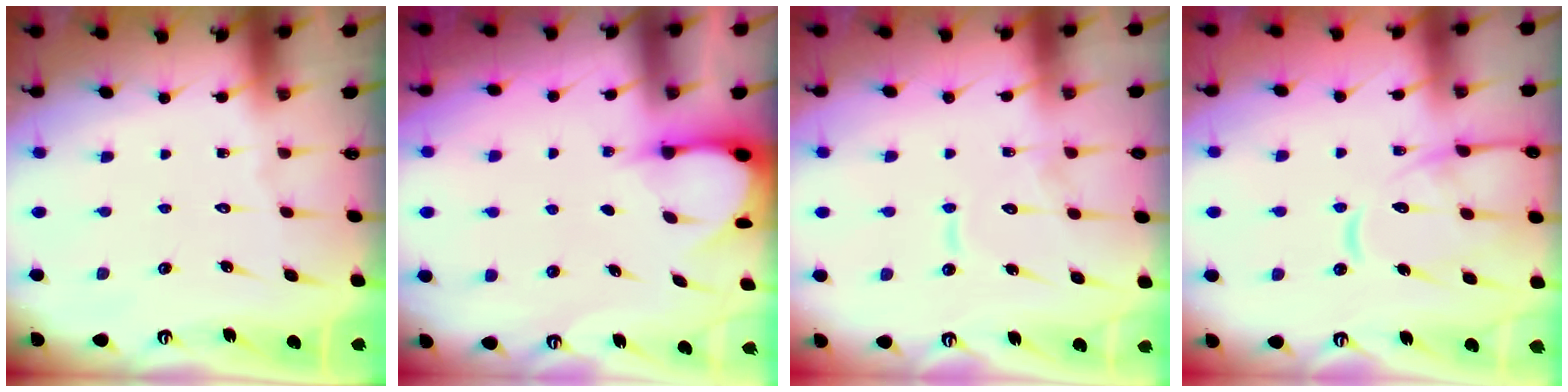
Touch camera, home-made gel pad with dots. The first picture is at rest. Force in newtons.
{"total": 3.1, "press": 3.1, "slide": 0.3}
{"total": 7.6, "press": 7.6, "slide": 0.7}
{"total": 12.6, "press": 12.5, "slide": 1.1}